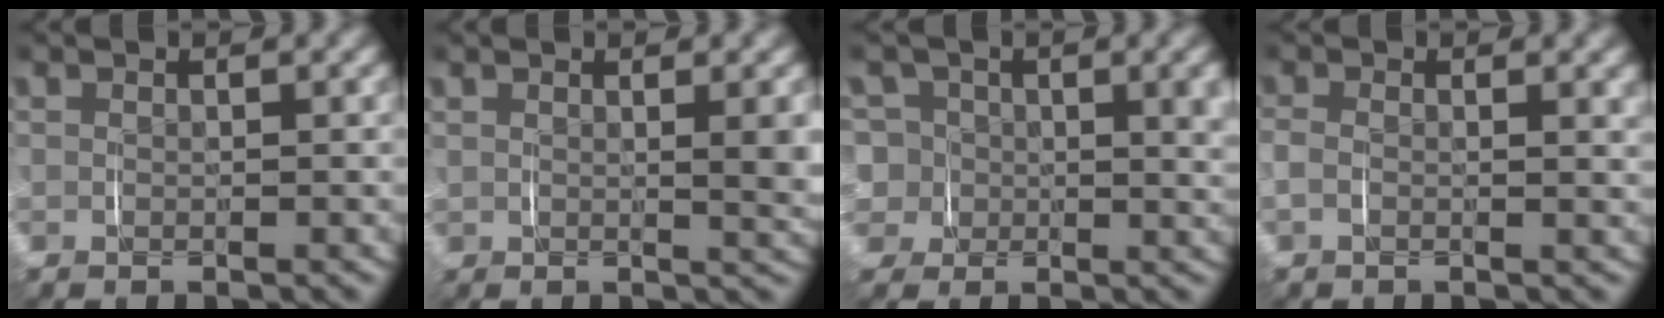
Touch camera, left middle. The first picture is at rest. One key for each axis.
{"total": 2.6, "fx": 0.9, "fy": 0.7, "fz": 2.3, "tx": -0.027, "ty": -0.002, "tz": 0.014}
{"total": 8.1, "fx": -0.4, "fy": 7.6, "fz": 2.9, "tx": -0.084, "ty": -0.029, "tz": -0.010}
{"total": 2.2, "fx": 0.1, "fy": 1.3, "fz": 1.8, "tx": -0.048, "ty": -0.005, "tz": 0.001}